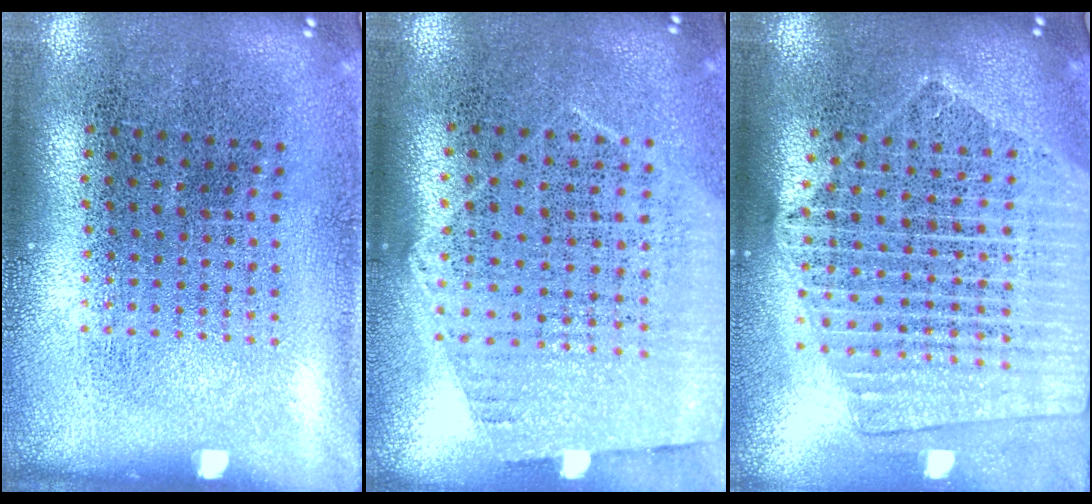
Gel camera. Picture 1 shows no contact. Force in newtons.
{"total": 1.2, "press": 1.1, "slide": 0.5}
{"total": 2.1, "press": 1.9, "slide": 0.9}